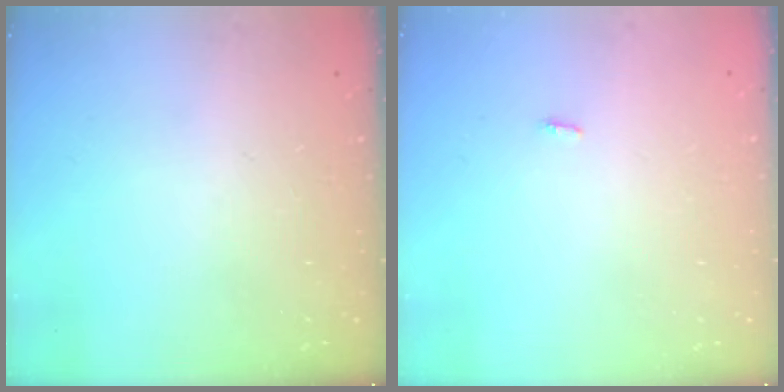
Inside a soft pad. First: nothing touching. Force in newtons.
{"total": 2.8, "press": 1.8, "slide": 2.2}